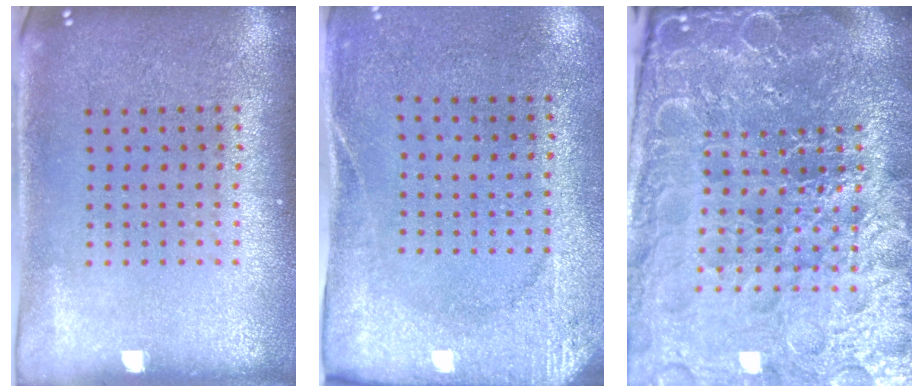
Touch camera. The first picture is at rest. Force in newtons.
{"total": 2.6, "press": 2.0, "slide": 1.6}
{"total": 6.2, "press": 5.6, "slide": 2.8}